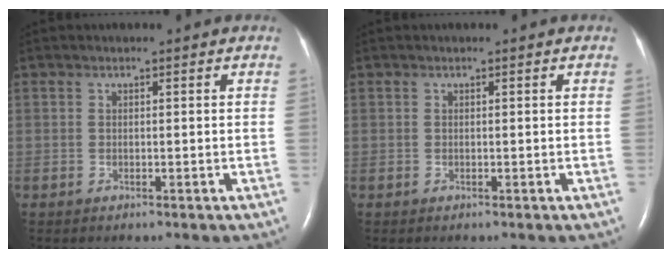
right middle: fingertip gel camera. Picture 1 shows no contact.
{"total": 0.0}